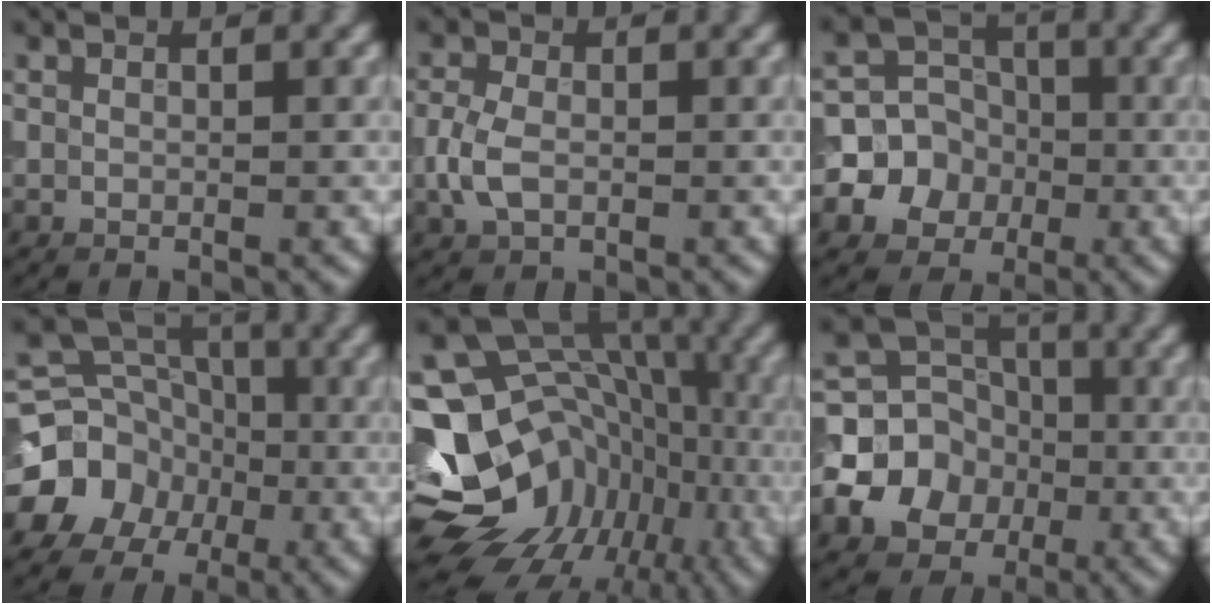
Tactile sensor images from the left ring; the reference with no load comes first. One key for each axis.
{"total": 3.1, "fx": -0.6, "fy": 2.1, "fz": 2.1, "tx": -0.053, "ty": -0.001, "tz": -0.015}
{"total": 7.5, "fx": -1.7, "fy": 7.0, "fz": 1.8, "tx": -0.020, "ty": 0.011, "tz": -0.058}
{"total": 11.3, "fx": -3.9, "fy": 10.0, "fz": 3.7, "tx": -0.060, "ty": -0.020, "tz": -0.081}
{"total": 17.8, "fx": -5.3, "fy": 14.3, "fz": 9.2, "tx": -0.151, "ty": 0.003, "tz": -0.068}
{"total": 7.3, "fx": -1.7, "fy": 6.4, "fz": 3.0, "tx": -0.034, "ty": -0.001, "tz": -0.058}